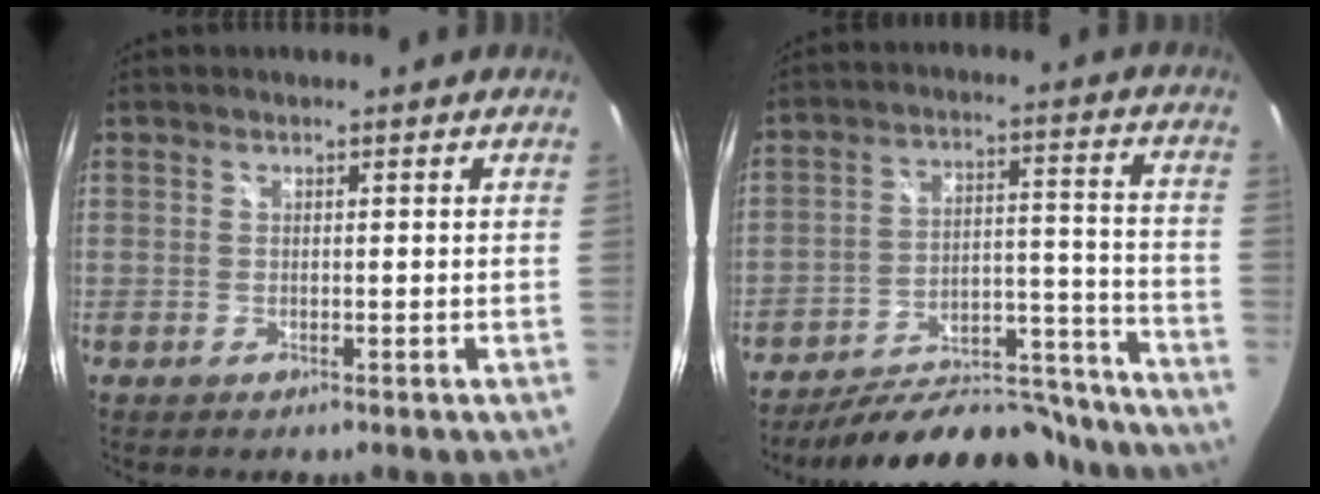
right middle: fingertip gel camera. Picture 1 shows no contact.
{"total": 20.9, "force": [-19.1, 5.9, 6.0], "torque": [-0.086, 0.034, -0.250]}